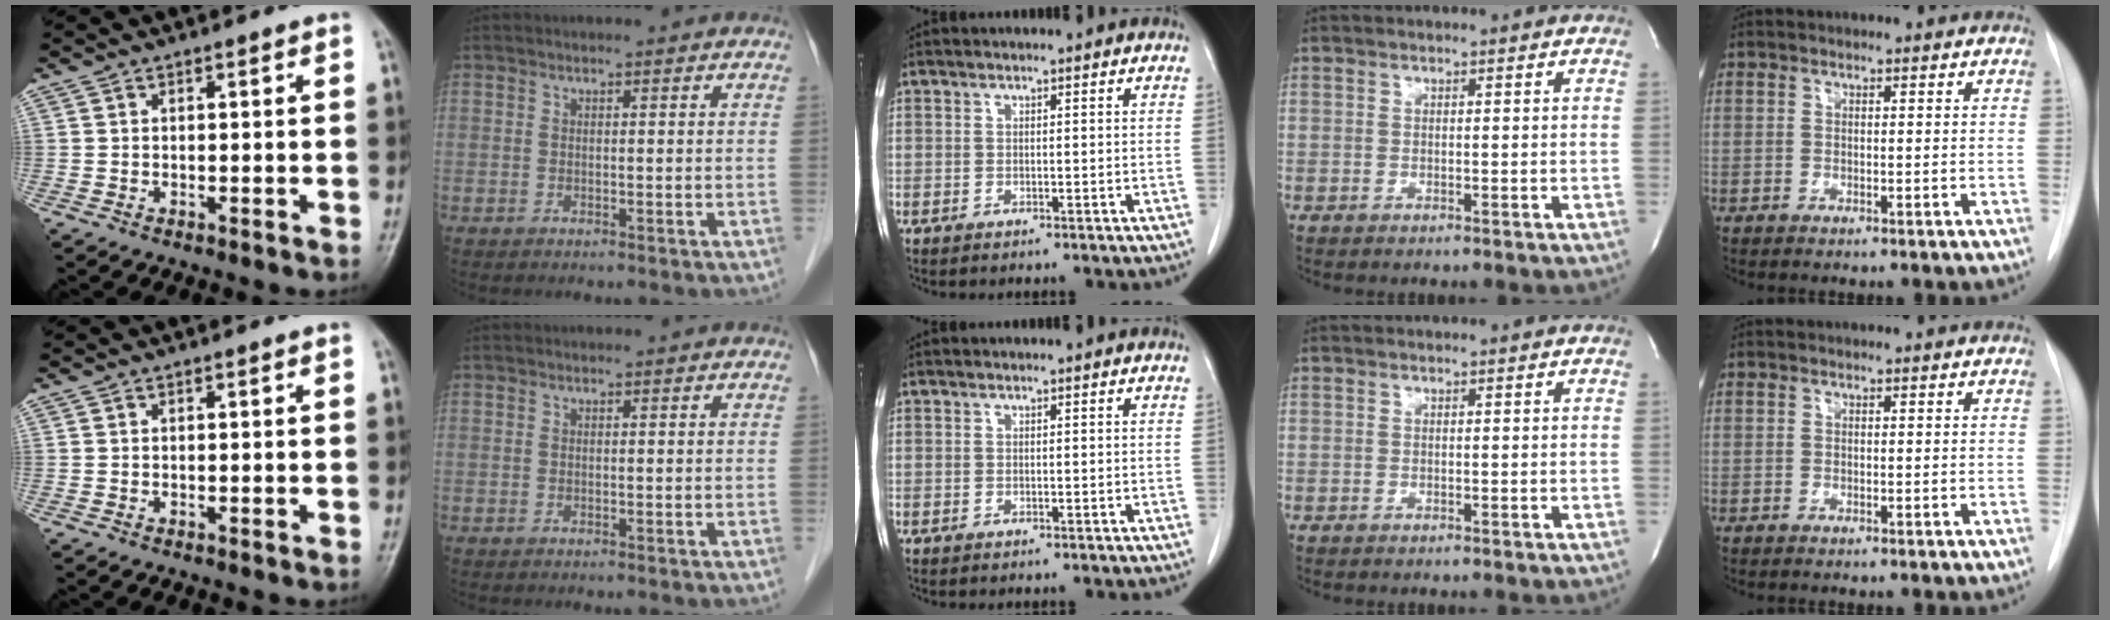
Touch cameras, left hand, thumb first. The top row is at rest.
{}